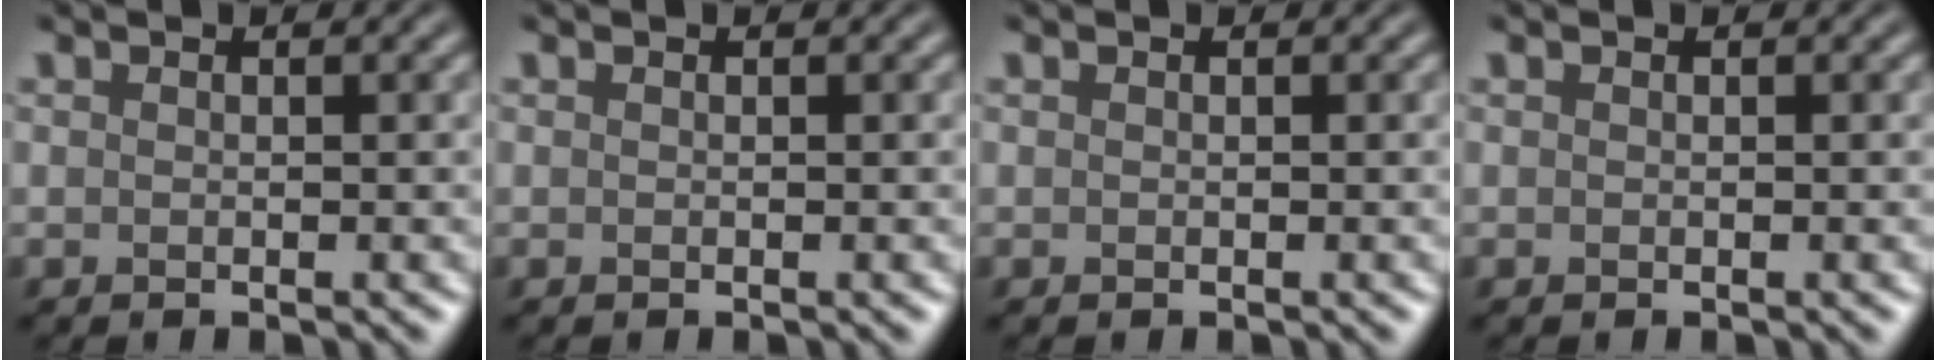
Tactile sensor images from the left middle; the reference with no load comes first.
{"total": 0.0}
{"total": 0.0}
{"total": 0.0}